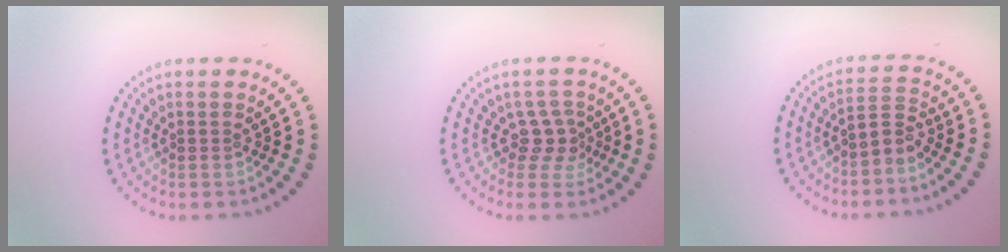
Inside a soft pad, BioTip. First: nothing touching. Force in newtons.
{"total": 2.2, "press": 1.6, "slide": 1.5}
{"total": 2.1, "press": 1.4, "slide": 1.6}